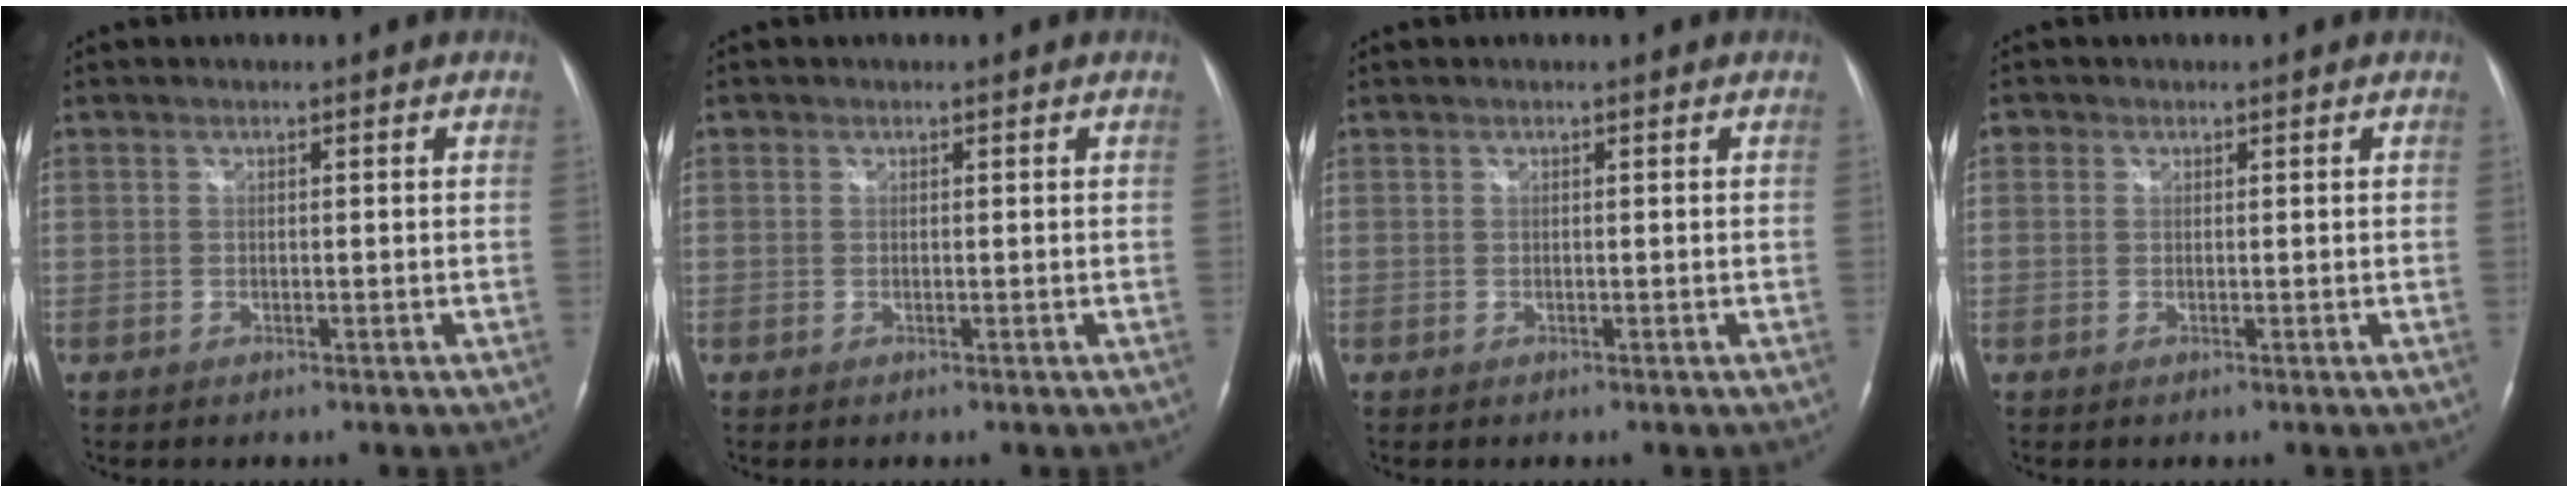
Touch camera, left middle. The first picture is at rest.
{"total": 0.0}
{"total": 0.0}
{"total": 1.0, "force": [0.5, 0.9, 0.2], "torque": [0.002, 0.002, 0.005]}